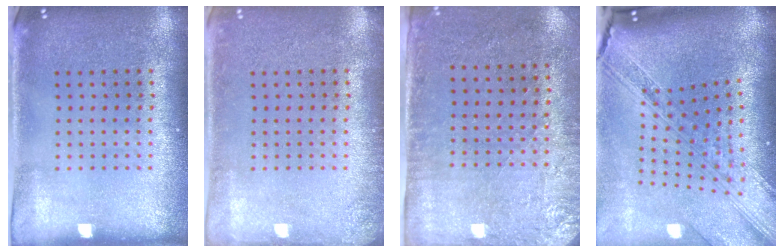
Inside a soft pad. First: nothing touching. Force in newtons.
{"total": 1.3, "press": 1.3, "slide": 0.2}
{"total": 2.8, "press": 2.3, "slide": 1.6}
{"total": 4.0, "press": 2.9, "slide": 2.7}